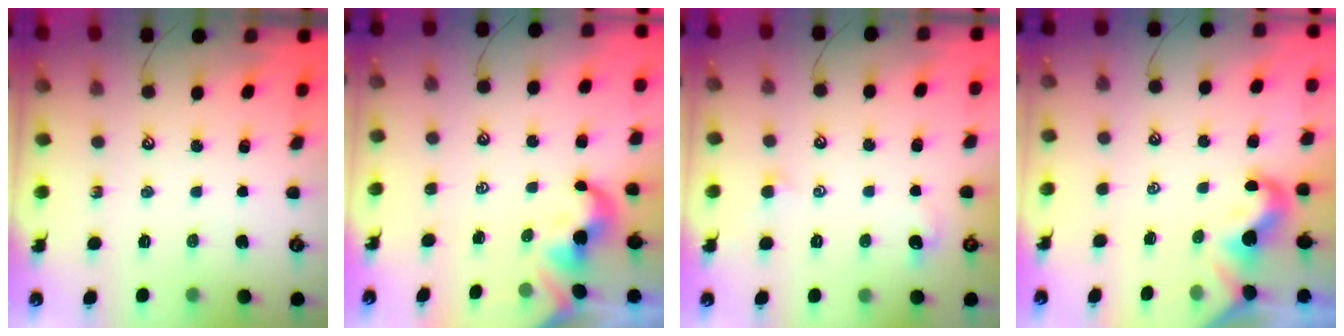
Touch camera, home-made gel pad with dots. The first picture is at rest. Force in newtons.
{"total": 2.1, "press": 2.1, "slide": 0.4}
{"total": 1.0, "press": 0.8, "slide": 0.6}
{"total": 2.0, "press": 1.9, "slide": 0.6}